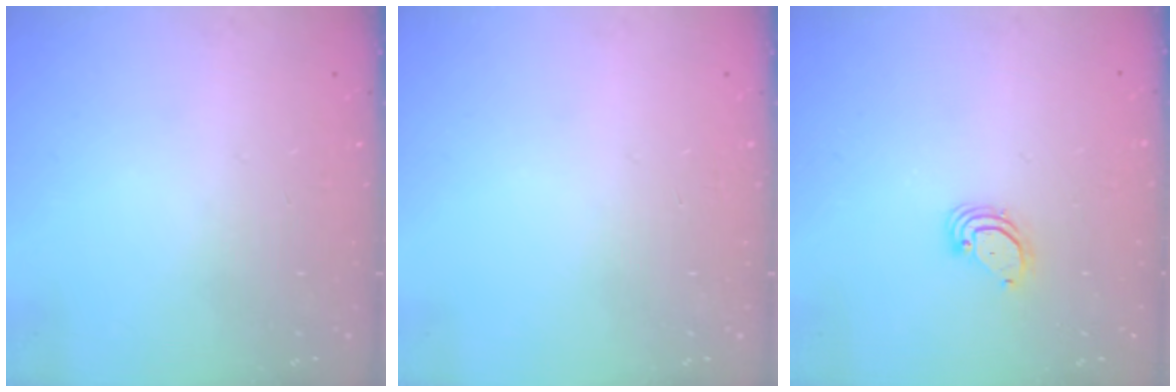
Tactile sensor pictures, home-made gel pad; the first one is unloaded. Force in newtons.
{"total": 0.0}
{"total": 3.7, "press": 3.7, "slide": 0.3}